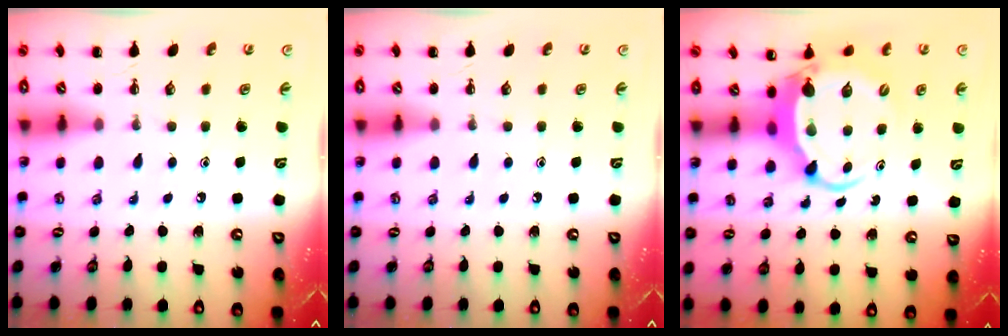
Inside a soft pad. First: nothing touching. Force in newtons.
{"total": 0.0}
{"total": 6.2, "press": 6.1, "slide": 1.1}